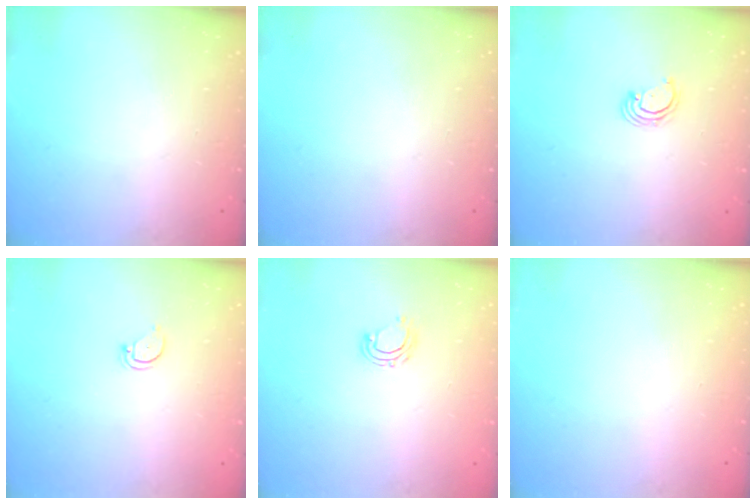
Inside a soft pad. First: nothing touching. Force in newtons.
{"total": 0.0}
{"total": 2.6, "press": 2.6, "slide": 0.3}
{"total": 2.6, "press": 2.6, "slide": 0.1}
{"total": 6.1, "press": 6.0, "slide": 1.1}
{"total": 0.0}